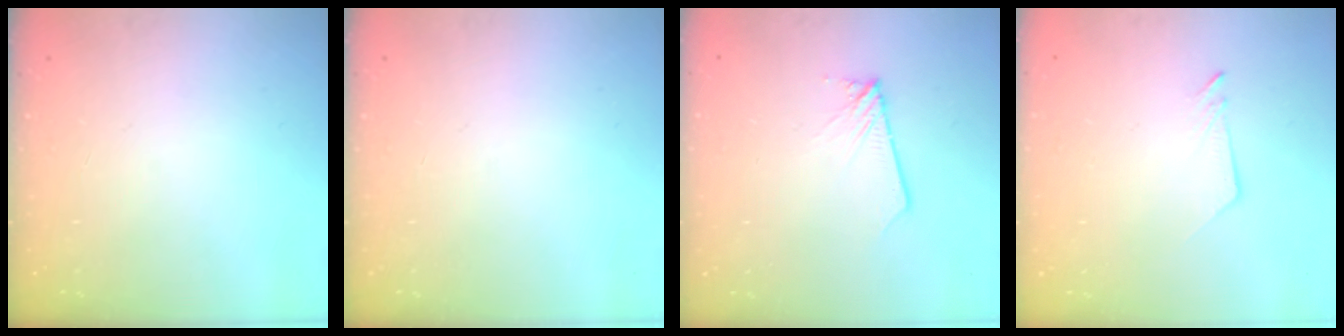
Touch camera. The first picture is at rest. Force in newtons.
{"total": 0.0}
{"total": 1.9, "press": 1.9, "slide": 0.1}
{"total": 2.5, "press": 2.5, "slide": 0.2}